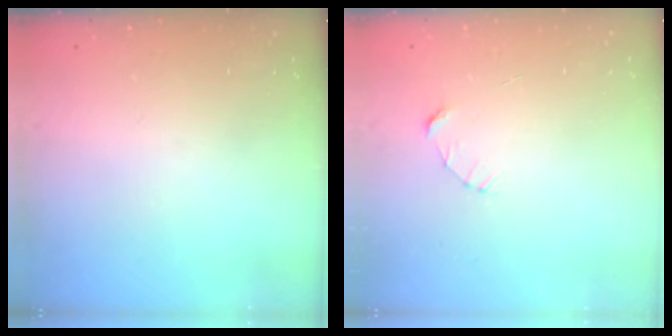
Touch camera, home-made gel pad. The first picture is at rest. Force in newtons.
{"total": 2.4, "press": 2.4, "slide": 0.2}